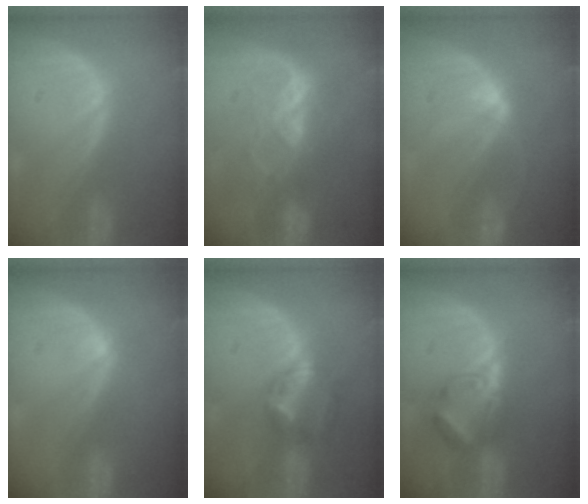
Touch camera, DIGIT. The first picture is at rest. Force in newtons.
{"total": 6.8, "press": 5.9, "slide": 3.4}
{"total": 3.7, "press": 3.3, "slide": 1.7}
{"total": 1.1, "press": 0.8, "slide": 0.7}
{"total": 5.7, "press": 5.4, "slide": 2.0}
{"total": 5.1, "press": 5.0, "slide": 1.1}